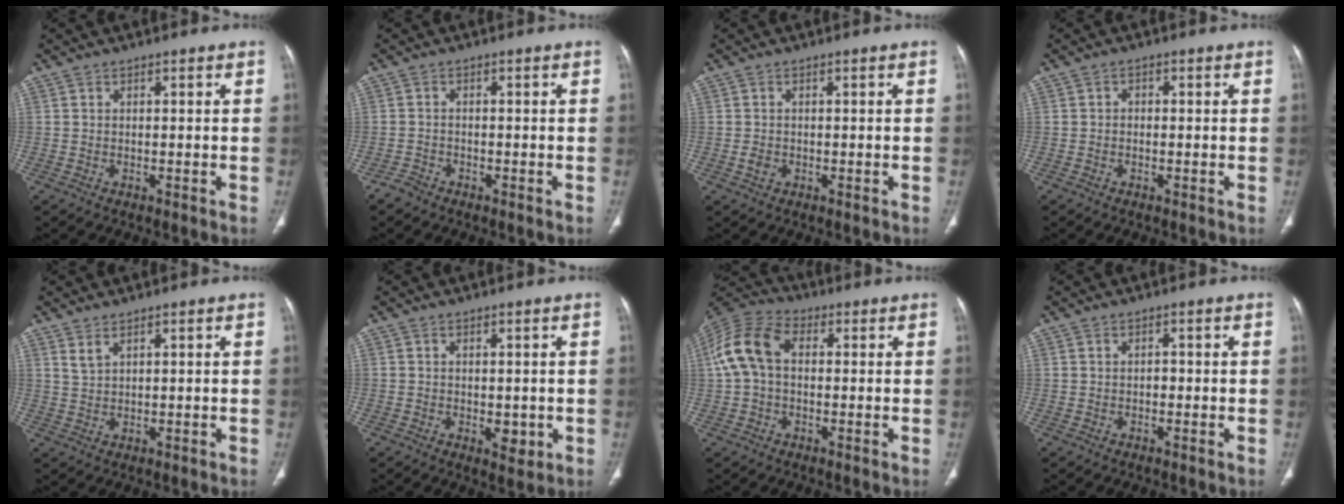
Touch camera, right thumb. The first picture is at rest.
{"total": 1.6, "force": [-1.4, 0.8, 0.2], "torque": [-0.010, 0.001, -0.028]}
{"total": 1.4, "force": [-0.3, 1.1, 0.9], "torque": [-0.016, 0.000, -0.005]}
{"total": 1.0, "force": [-0.2, 0.8, 0.5], "torque": [-0.001, 0.004, -0.007]}
{"total": 2.1, "force": [1.6, 0.7, 1.2], "torque": [-0.026, -0.006, 0.040]}
{"total": 3.2, "force": [-0.6, 1.9, 2.5], "torque": [-0.021, -0.005, -0.001]}
{"total": 10.8, "force": [1.0, 7.2, 8.0], "torque": [-0.168, 0.034, 0.011]}
{"total": 0.7, "force": [-0.2, 0.5, 0.5], "torque": [-0.005, 0.002, -0.005]}